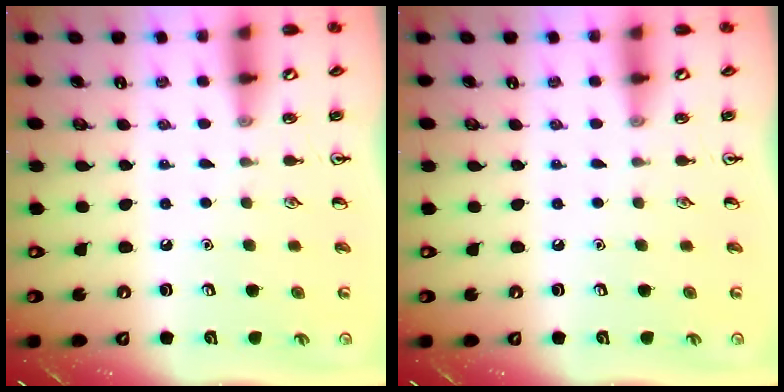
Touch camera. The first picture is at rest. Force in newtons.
{"total": 0.0}